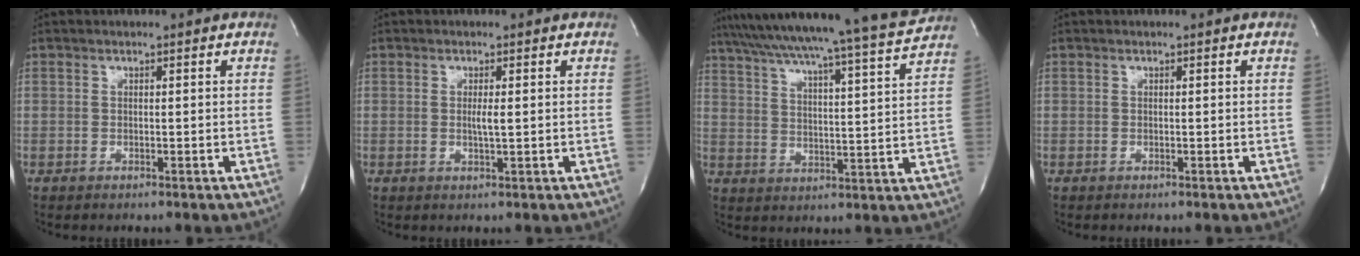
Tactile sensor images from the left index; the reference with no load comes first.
{"total": 1.8, "force": [0.1, 0.0, 1.8], "torque": [-0.038, -0.002, 0.002]}
{"total": 21.8, "force": [19.9, -1.8, 8.8], "torque": [-0.151, -0.041, 0.276]}
{"total": 0.0}